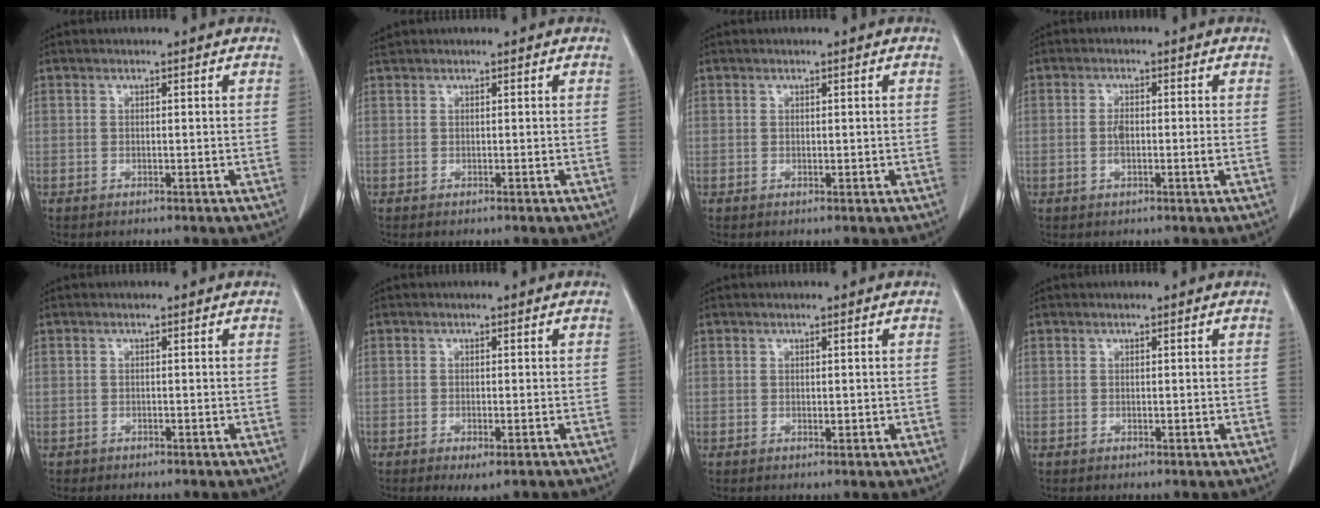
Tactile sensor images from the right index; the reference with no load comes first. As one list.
[{"total": 0.6, "force": [0.5, 0.1, 0.3], "torque": [-0.015, 0.018, 0.013]}, {"total": 0.5, "force": [0.1, 0.3, 0.4], "torque": [-0.004, -0.002, 0.005]}, {"total": 2.9, "force": [-0.4, 0.7, 2.8], "torque": [-0.060, -0.002, -0.008]}, {"total": 0.6, "force": [-0.4, 0.5, -0.1], "torque": [-0.004, 0.003, -0.007]}, {"total": 2.9, "force": [-1.8, 0.8, 2.1], "torque": [-0.025, -0.005, -0.023]}, {"total": 0.8, "force": [0.1, 0.4, 0.7], "torque": [-0.008, -0.003, 0.004]}, {"total": 0.0}]